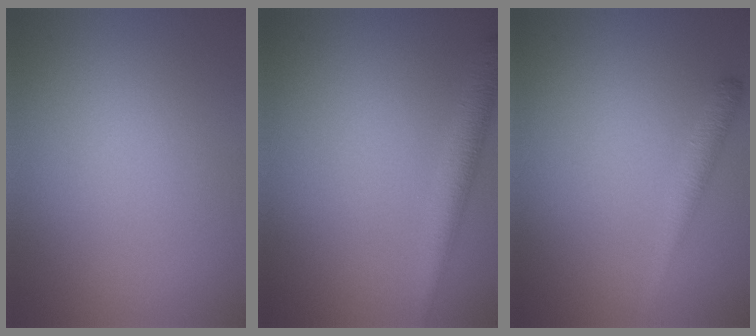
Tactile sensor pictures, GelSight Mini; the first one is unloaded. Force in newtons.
{"total": 3.3, "press": 3.3, "slide": 0.2}
{"total": 2.2, "press": 2.2, "slide": 0.1}